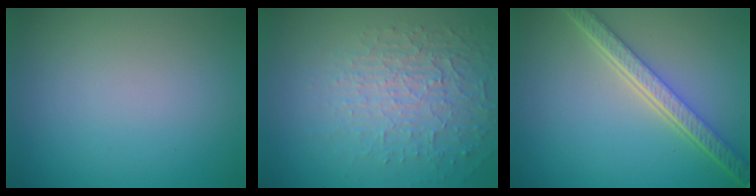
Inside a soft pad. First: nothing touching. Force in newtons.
{"total": 5.3, "press": 3.4, "slide": 4.1}
{"total": 5.5, "press": 4.3, "slide": 3.5}